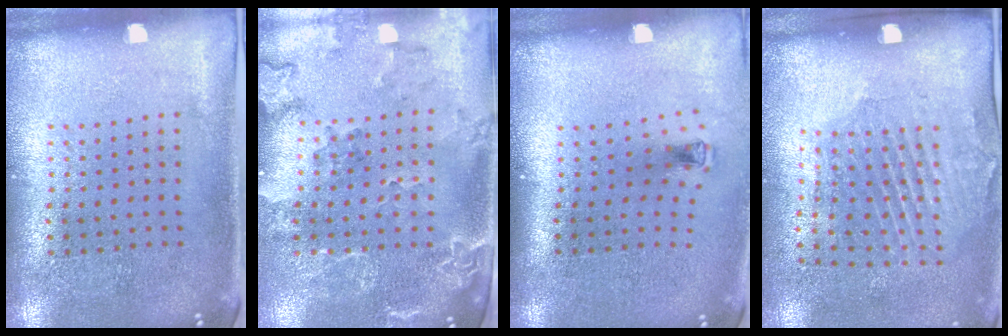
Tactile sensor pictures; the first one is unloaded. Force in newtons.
{"total": 2.1, "press": 2.0, "slide": 0.8}
{"total": 0.6, "press": 0.3, "slide": 0.6}
{"total": 2.0, "press": 1.2, "slide": 1.6}